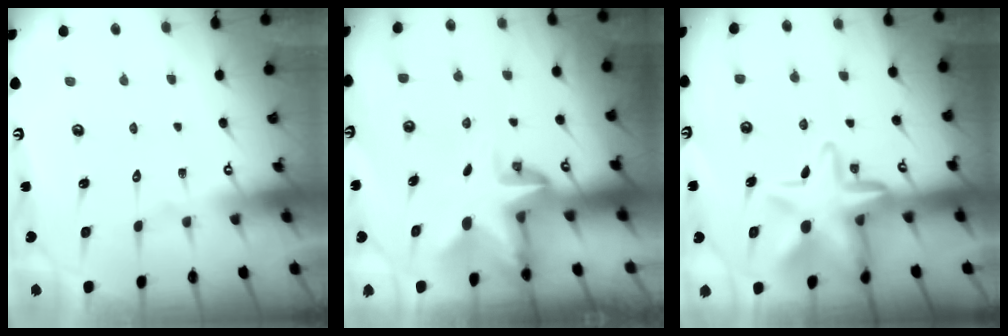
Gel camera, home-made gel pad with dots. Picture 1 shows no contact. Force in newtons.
{"total": 4.4, "press": 4.3, "slide": 0.4}
{"total": 13.6, "press": 13.3, "slide": 2.8}